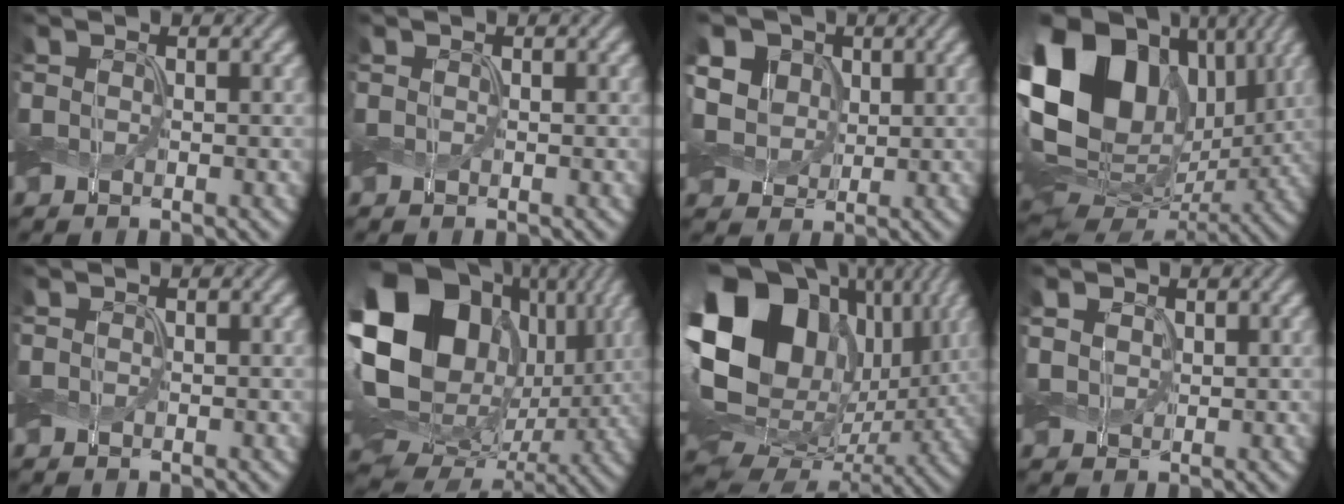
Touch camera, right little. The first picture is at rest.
{"total": 0.0}
{"total": 9.8, "force": [3.4, 7.8, 5.0], "torque": [-0.121, 0.032, 0.052]}
{"total": 19.2, "force": [4.5, 14.2, 12.1], "torque": [-0.234, 0.022, 0.091]}
{"total": 0.0}
{"total": 21.3, "force": [5.0, 16.3, 12.7], "torque": [-0.272, 0.018, 0.091]}
{"total": 21.2, "force": [4.1, 15.8, 13.6], "torque": [-0.280, 0.000, 0.090]}
{"total": 2.0, "force": [0.6, 1.6, 1.0], "torque": [-0.030, -0.002, 0.009]}